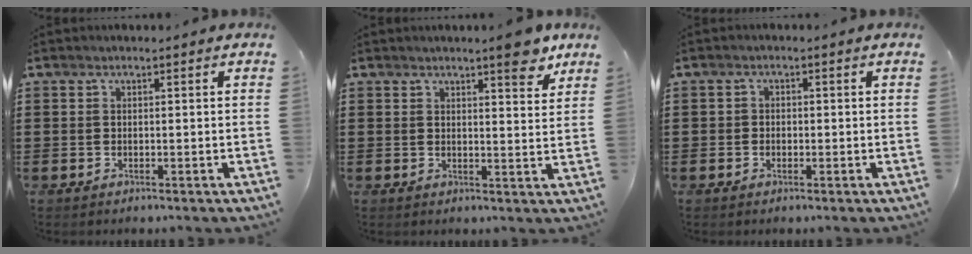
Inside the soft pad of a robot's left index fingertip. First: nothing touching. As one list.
[{"total": 5.8, "force": [4.6, 0.8, 3.4], "torque": [-0.047, -0.019, 0.074]}, {"total": 1.1, "force": [-0.4, 0.9, 0.4], "torque": [-0.010, 0.002, -0.010]}]